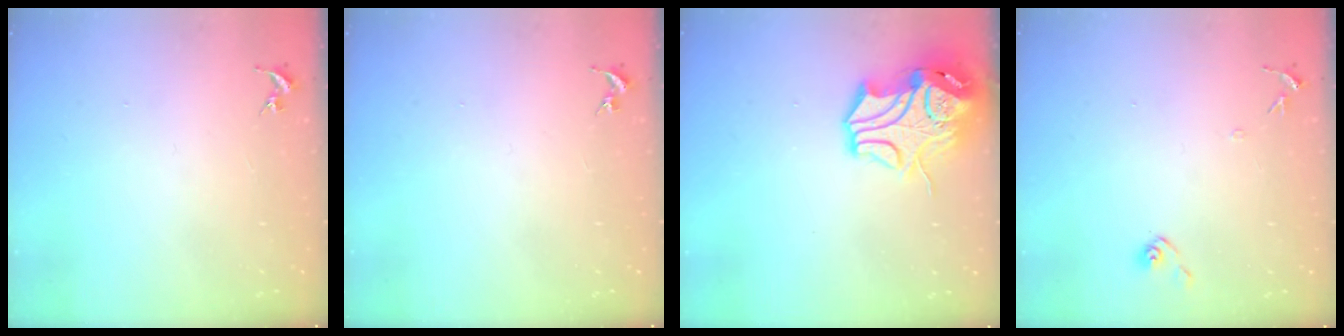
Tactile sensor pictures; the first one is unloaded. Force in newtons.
{"total": 0.0}
{"total": 14.2, "press": 14.0, "slide": 2.0}
{"total": 6.6, "press": 6.6, "slide": 0.5}